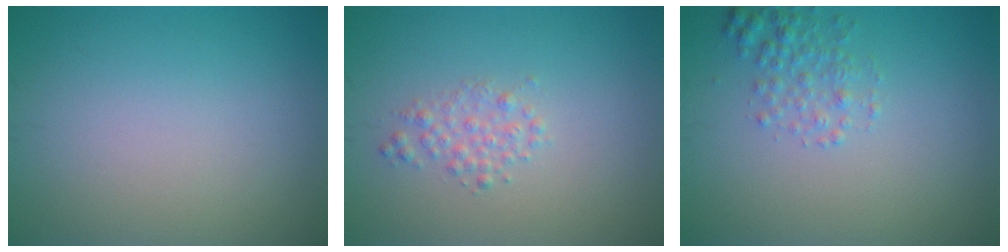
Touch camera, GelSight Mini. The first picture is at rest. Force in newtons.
{"total": 1.6, "press": 1.6, "slide": 0.1}
{"total": 2.0, "press": 2.0, "slide": 0.1}